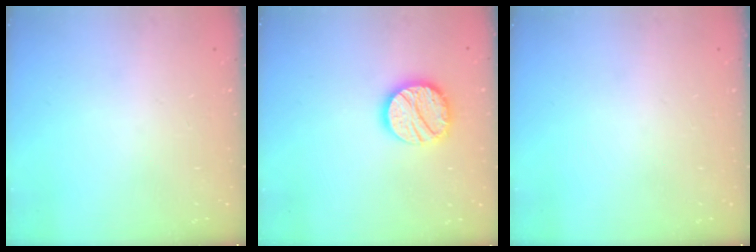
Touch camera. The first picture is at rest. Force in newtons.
{"total": 15.2, "press": 15.2, "slide": 1.2}
{"total": 0.0}